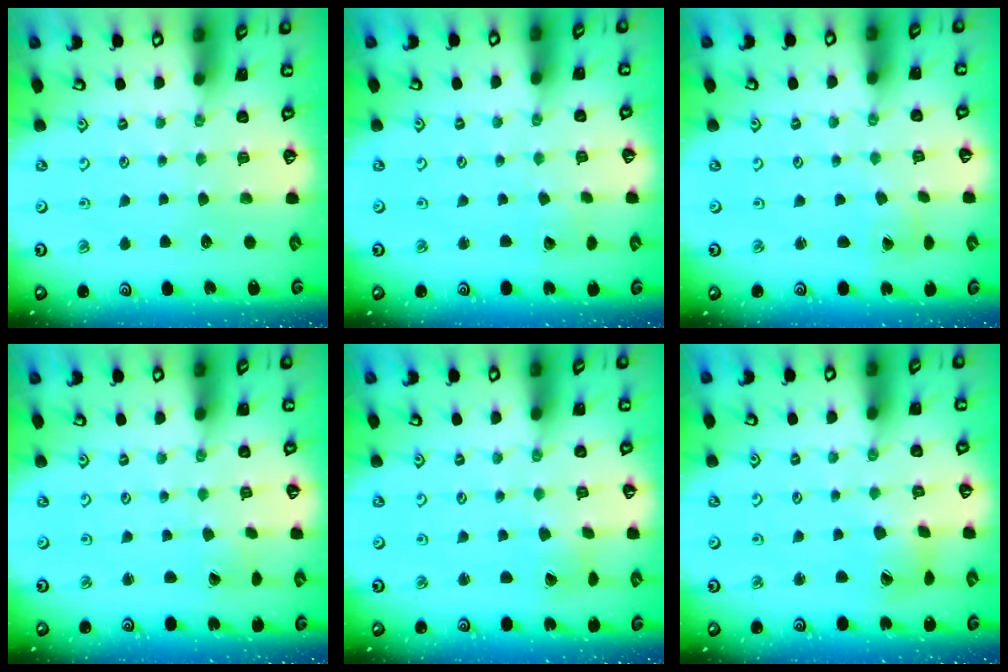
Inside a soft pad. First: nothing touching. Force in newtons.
{"total": 2.2, "press": 2.2, "slide": 0.2}
{"total": 1.3, "press": 1.3, "slide": 0.1}
{"total": 0.0}
{"total": 2.2, "press": 2.2, "slide": 0.3}
{"total": 5.3, "press": 5.3, "slide": 0.6}